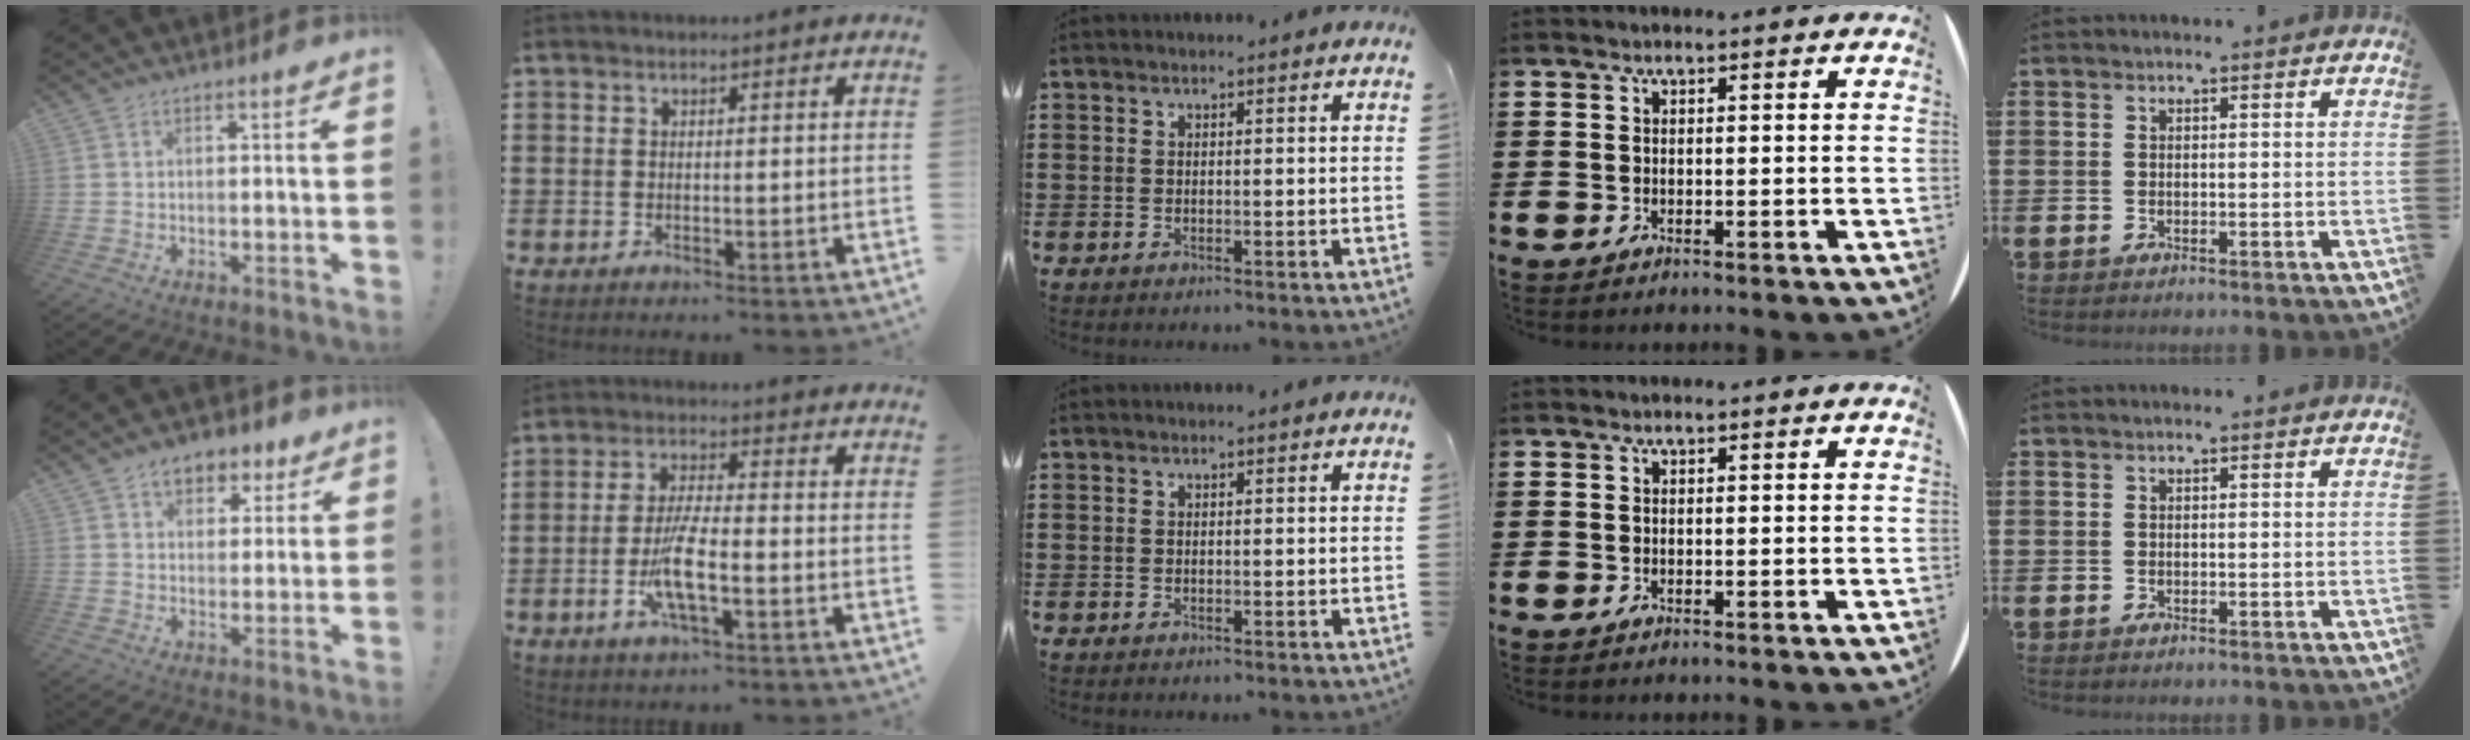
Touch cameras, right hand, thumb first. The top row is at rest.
{"thumb": {"total": 7.7, "force": [4.5, 5.5, 3.1], "torque": [-0.043, -0.018, 0.084]}, "index": {"total": 7.0, "force": [-2.3, 1.6, 6.4], "torque": [-0.139, -0.012, -0.047]}}